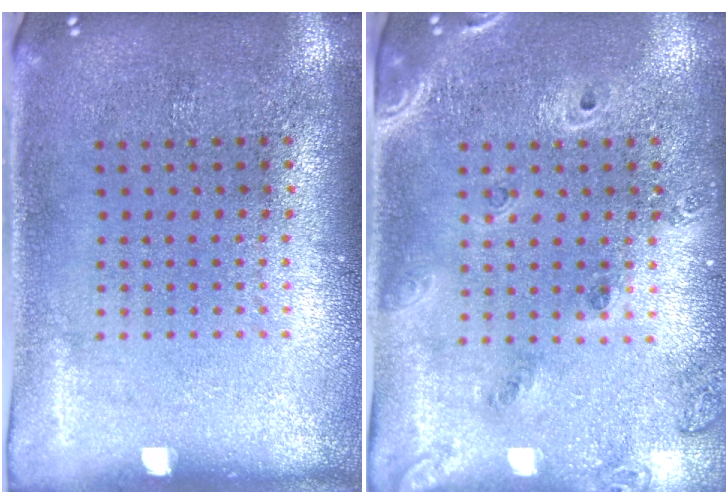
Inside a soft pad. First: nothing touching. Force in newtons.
{"total": 1.5, "press": 1.4, "slide": 0.6}